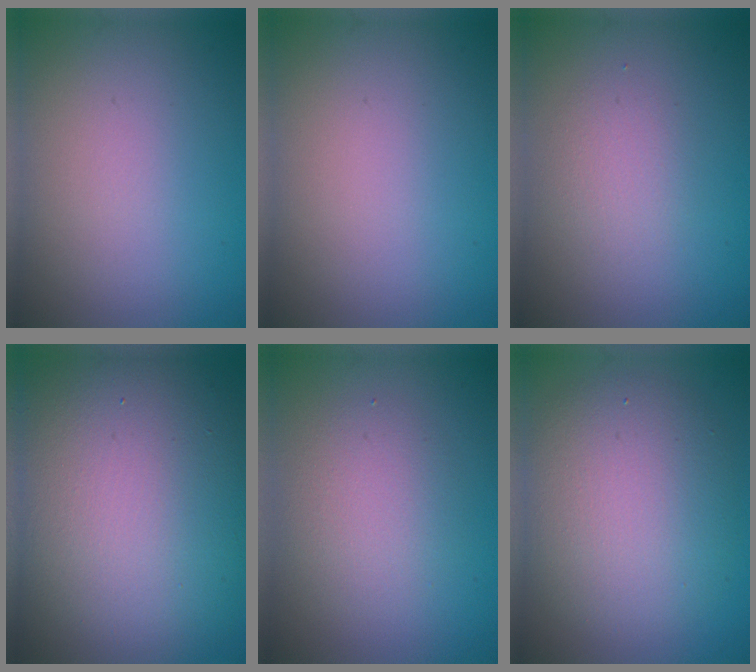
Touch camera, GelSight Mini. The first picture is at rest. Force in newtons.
{"total": 0.0}
{"total": 1.7, "press": 1.7, "slide": 0.1}
{"total": 15.5, "press": 15.5, "slide": 0.9}
{"total": 2.8, "press": 2.8, "slide": 0.2}
{"total": 6.6, "press": 6.6, "slide": 0.4}